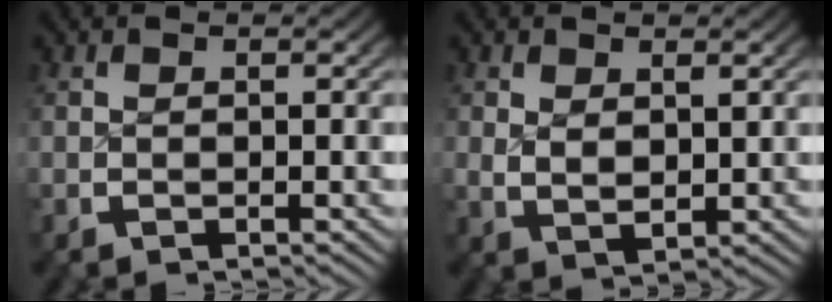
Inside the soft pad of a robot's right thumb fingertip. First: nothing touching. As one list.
[{"total": 2.0, "force": [0.9, 1.2, 1.3], "torque": [-0.028, -0.013, 0.031]}]